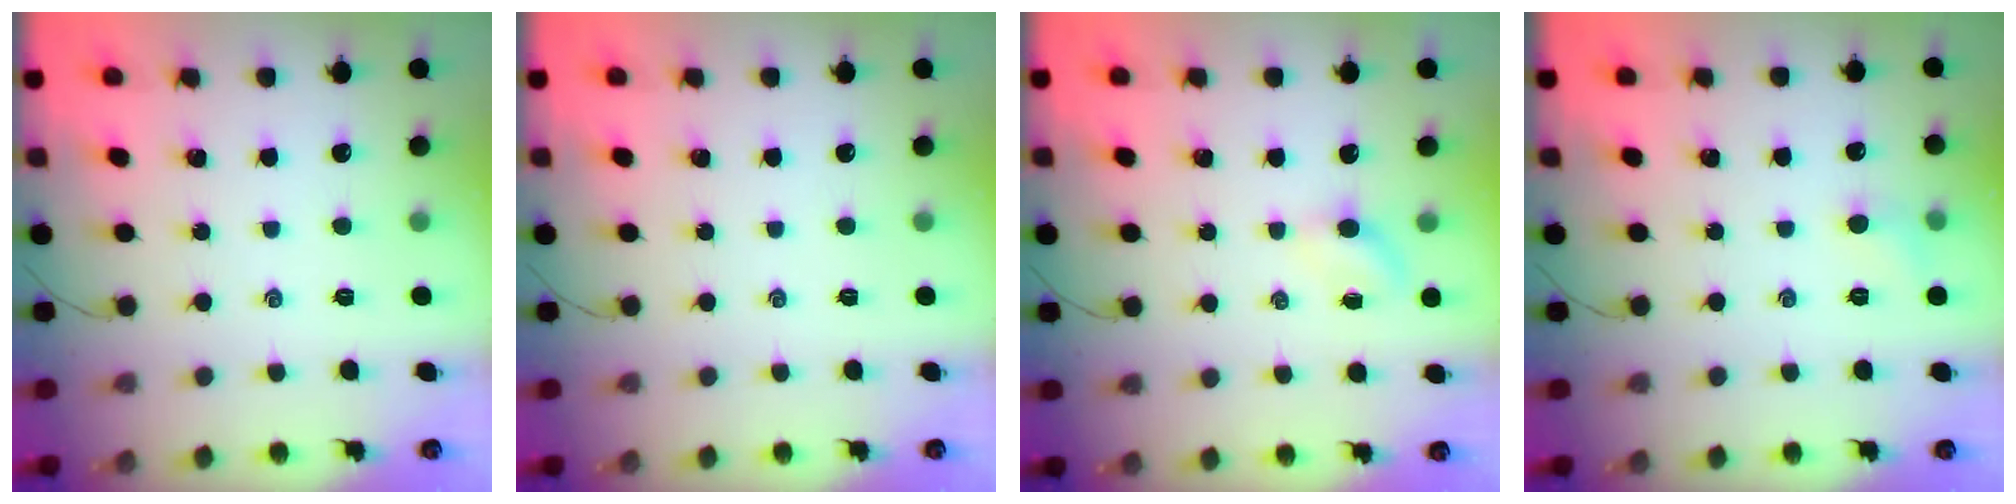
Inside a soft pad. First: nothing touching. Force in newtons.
{"total": 0.0}
{"total": 2.8, "press": 2.7, "slide": 0.9}
{"total": 5.4, "press": 5.1, "slide": 1.8}